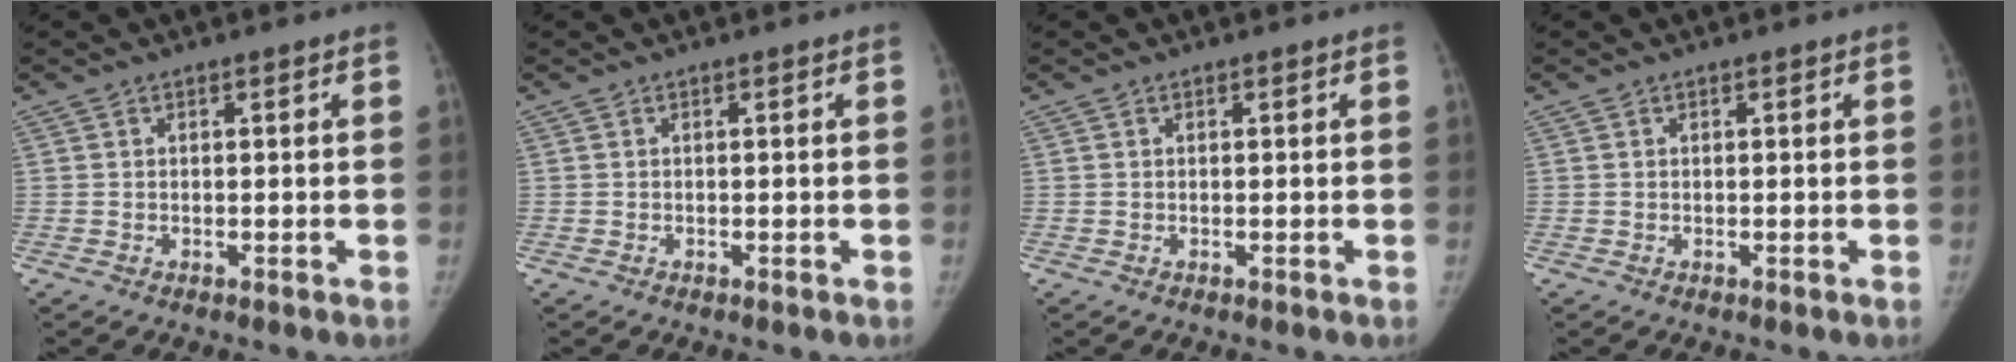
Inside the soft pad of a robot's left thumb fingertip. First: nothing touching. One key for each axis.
{"total": 0.0}
{"total": 0.0}
{"total": 0.0}